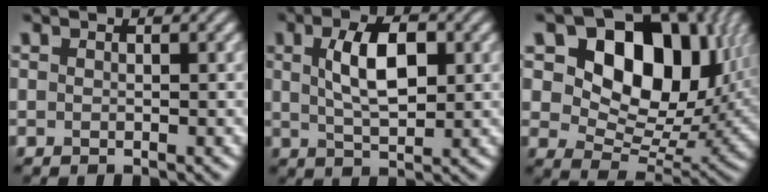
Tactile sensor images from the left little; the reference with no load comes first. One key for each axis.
{"total": 5.3, "fx": 1.1, "fy": 2.4, "fz": 4.6, "tx": -0.089, "ty": 0.005, "tz": 0.021}
{"total": 15.3, "fx": 5.7, "fy": 9.9, "fz": 10.2, "tx": -0.149, "ty": 0.006, "tz": 0.095}